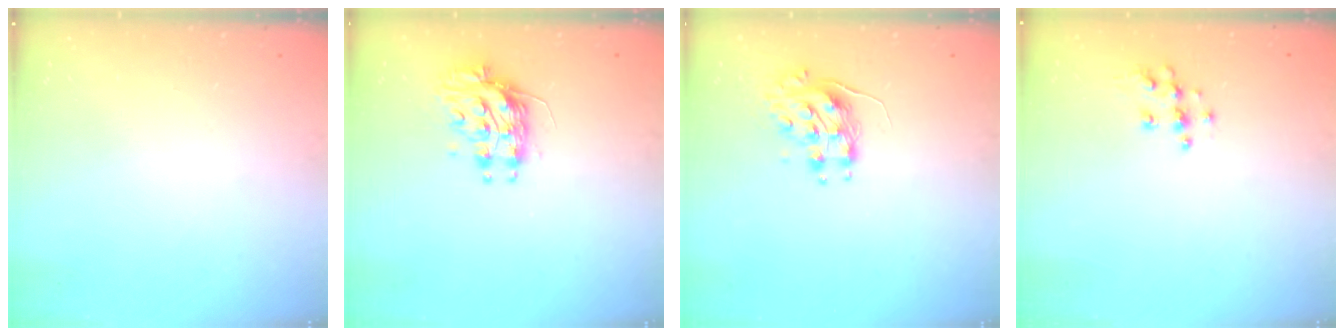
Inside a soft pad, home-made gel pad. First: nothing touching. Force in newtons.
{"total": 9.2, "press": 9.2, "slide": 0.7}
{"total": 8.6, "press": 8.6, "slide": 0.3}
{"total": 7.4, "press": 7.4, "slide": 0.2}